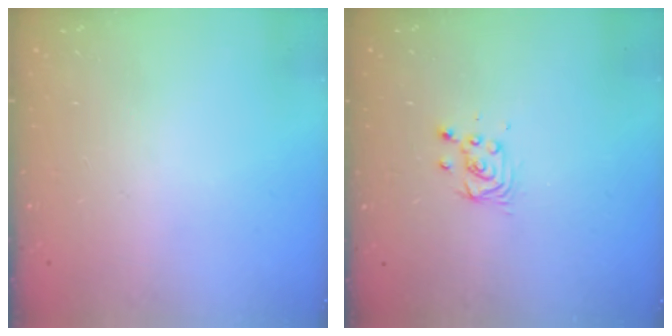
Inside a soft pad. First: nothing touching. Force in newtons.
{"total": 3.4, "press": 3.4, "slide": 0.4}